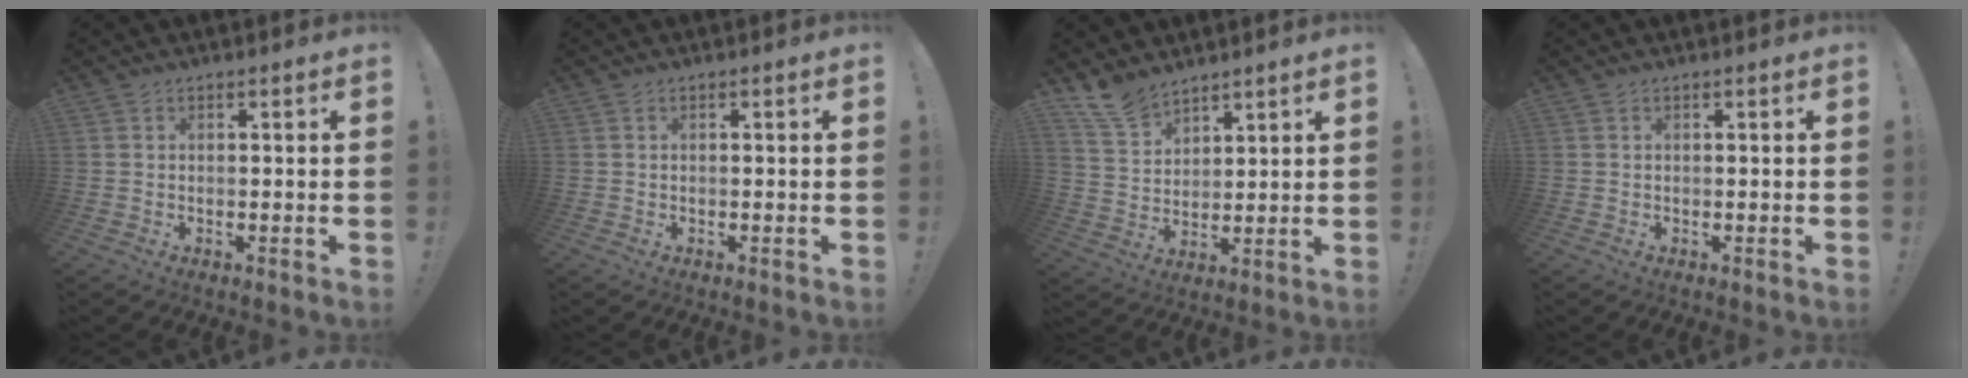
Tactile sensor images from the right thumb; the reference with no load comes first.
{"total": 0.0}
{"total": 9.1, "force": [7.7, 4.2, 2.3], "torque": [-0.044, -0.056, 0.151]}
{"total": 0.0}